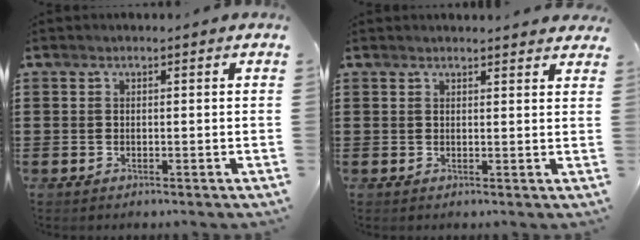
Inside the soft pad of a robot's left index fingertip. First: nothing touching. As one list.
[{"total": 1.6, "force": [1.5, 0.2, 0.3], "torque": [-0.002, -0.002, 0.029]}]